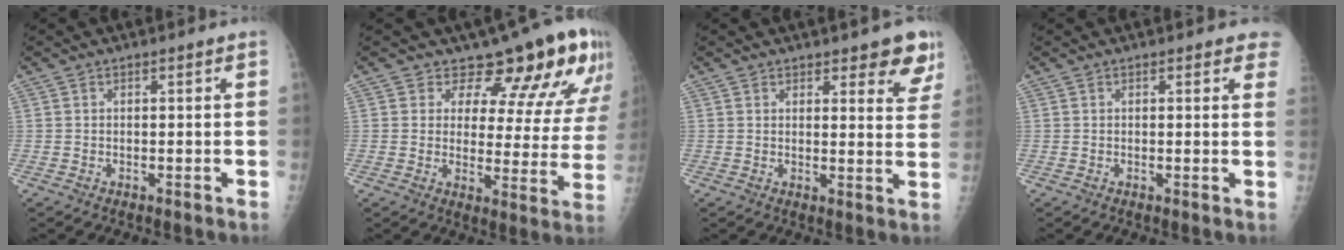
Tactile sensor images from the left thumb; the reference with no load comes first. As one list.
[{"total": 15.3, "force": [12.2, 6.7, 6.3], "torque": [-0.026, -0.081, 0.132]}, {"total": 6.6, "force": [5.0, 2.8, 3.2], "torque": [0.000, -0.032, 0.049]}, {"total": 2.9, "force": [2.4, 1.2, 1.2], "torque": [0.013, -0.007, 0.012]}]